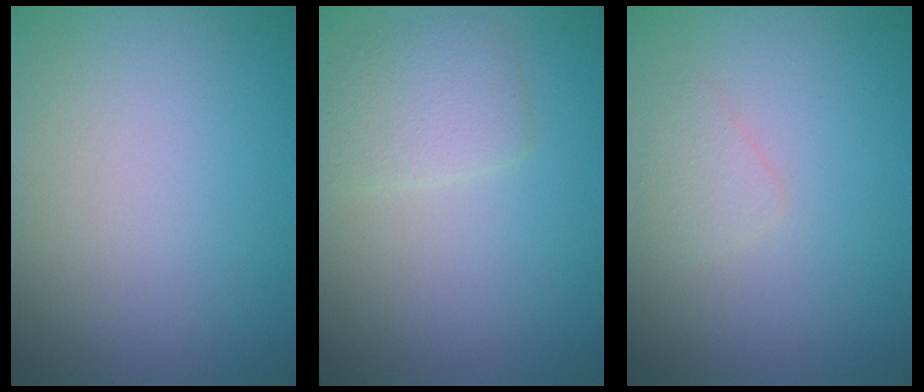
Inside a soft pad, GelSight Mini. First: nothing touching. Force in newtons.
{"total": 2.4, "press": 2.4, "slide": 0.0}
{"total": 1.1, "press": 1.1, "slide": 0.1}